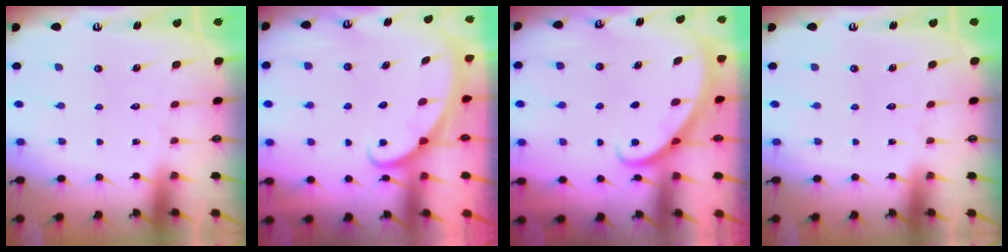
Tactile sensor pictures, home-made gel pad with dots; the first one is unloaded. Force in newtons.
{"total": 2.5, "press": 2.4, "slide": 0.2}
{"total": 2.8, "press": 2.8, "slide": 0.2}
{"total": 0.0}